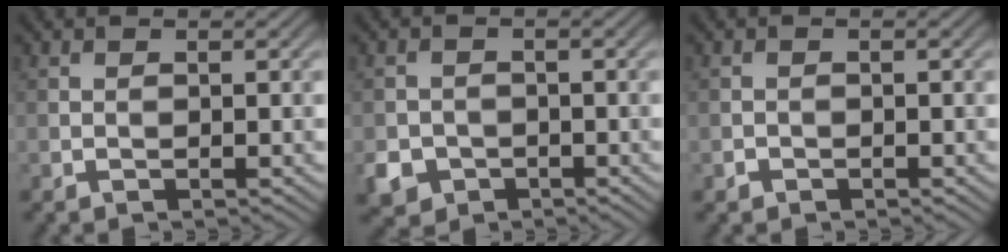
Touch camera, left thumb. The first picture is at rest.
{"total": 4.2, "force": [-2.0, 3.4, 1.4], "torque": [-0.031, -0.008, -0.044]}
{"total": 0.8, "force": [-0.5, 0.6, 0.1], "torque": [0.001, -0.003, -0.010]}